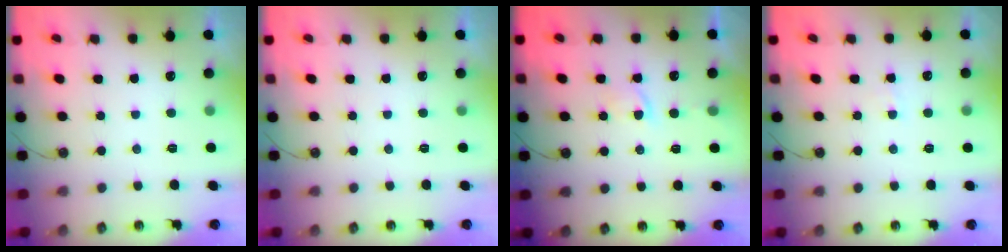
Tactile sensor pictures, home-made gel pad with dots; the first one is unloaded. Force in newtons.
{"total": 0.0}
{"total": 2.0, "press": 2.0, "slide": 0.4}
{"total": 3.1, "press": 3.1, "slide": 0.4}